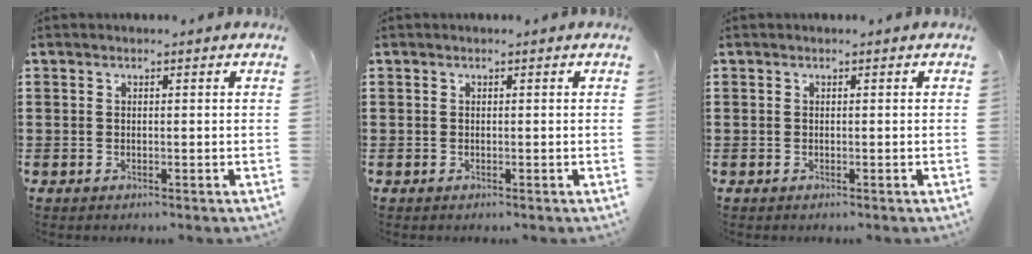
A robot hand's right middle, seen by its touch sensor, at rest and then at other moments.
{"total": 0.0}
{"total": 0.0}